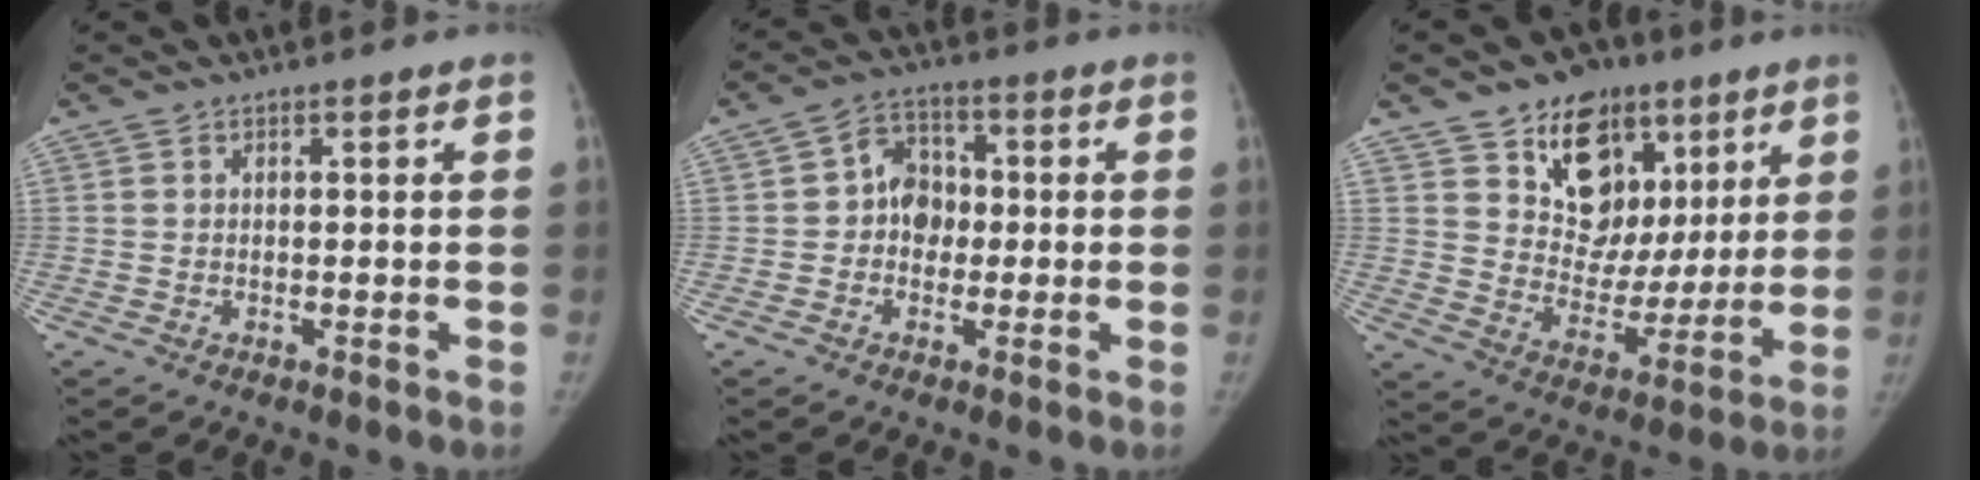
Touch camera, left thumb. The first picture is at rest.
{"total": 6.8, "force": [-0.2, 5.7, 3.5], "torque": [-0.021, 0.016, -0.017]}
{"total": 17.9, "force": [9.6, 13.0, 7.6], "torque": [-0.053, -0.029, 0.156]}